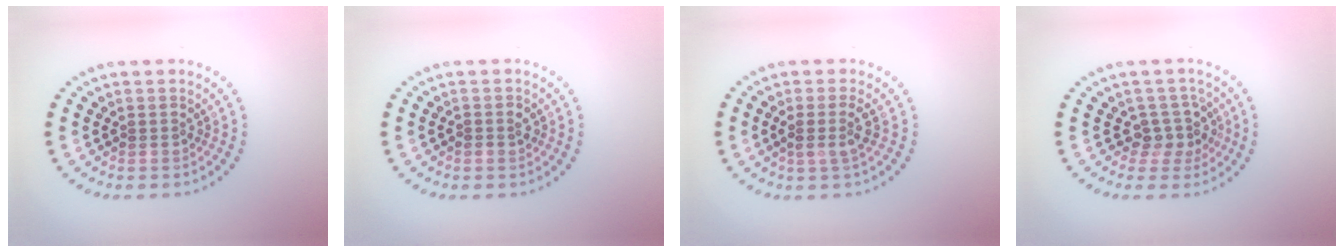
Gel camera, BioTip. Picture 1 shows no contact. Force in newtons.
{"total": 0.9, "press": 0.9, "slide": 0.3}
{"total": 1.8, "press": 1.4, "slide": 1.1}
{"total": 2.5, "press": 2.0, "slide": 1.6}